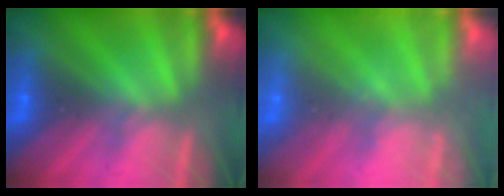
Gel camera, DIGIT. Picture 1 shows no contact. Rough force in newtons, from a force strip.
{"total": 2.4}